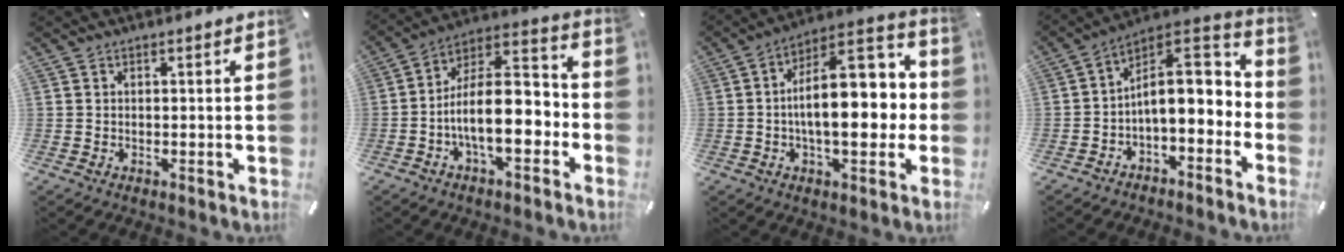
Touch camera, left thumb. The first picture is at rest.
{"total": 15.2, "force": [-4.8, 7.0, 12.6], "torque": [-0.209, 0.001, -0.082]}
{"total": 17.3, "force": [-0.4, 8.8, 14.8], "torque": [-0.213, -0.010, -0.010]}
{"total": 12.0, "force": [0.6, 7.1, 9.6], "torque": [-0.134, -0.020, 0.007]}